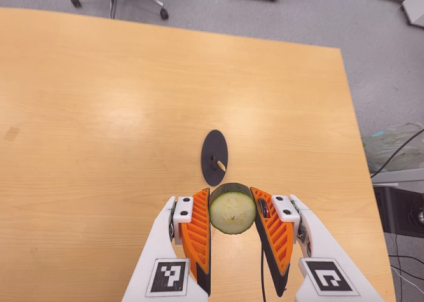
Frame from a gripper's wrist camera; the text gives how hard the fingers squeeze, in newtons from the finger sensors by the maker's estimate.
{"total": 8.5, "left": 7.9, "right": 9.2}